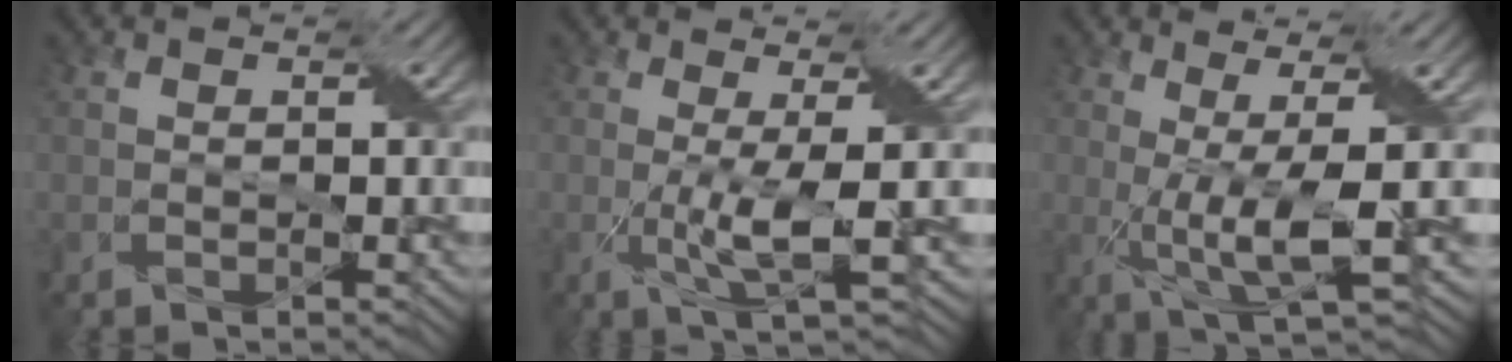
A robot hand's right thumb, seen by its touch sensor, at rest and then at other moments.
{"total": 5.3, "force": [-0.6, 0.8, 5.2], "torque": [-0.106, -0.001, -0.005]}
{"total": 7.9, "force": [-0.2, 1.4, 7.8], "torque": [-0.150, 0.008, 0.004]}